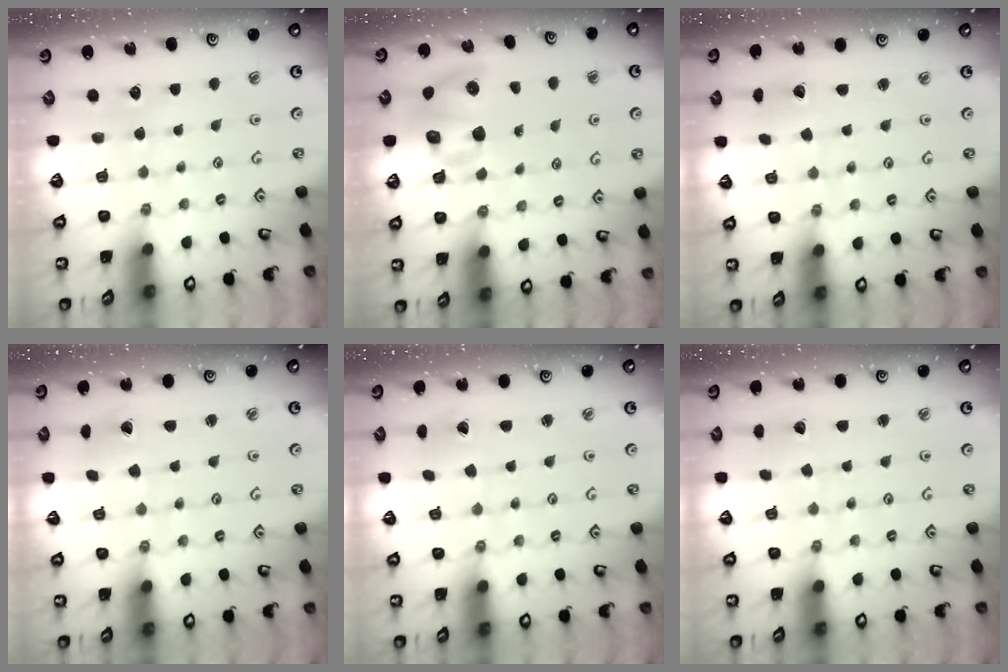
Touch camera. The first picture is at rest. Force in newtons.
{"total": 9.9, "press": 9.8, "slide": 1.9}
{"total": 1.7, "press": 1.7, "slide": 0.2}
{"total": 2.4, "press": 2.4, "slide": 0.3}
{"total": 1.2, "press": 1.2, "slide": 0.4}
{"total": 1.8, "press": 1.8, "slide": 0.0}